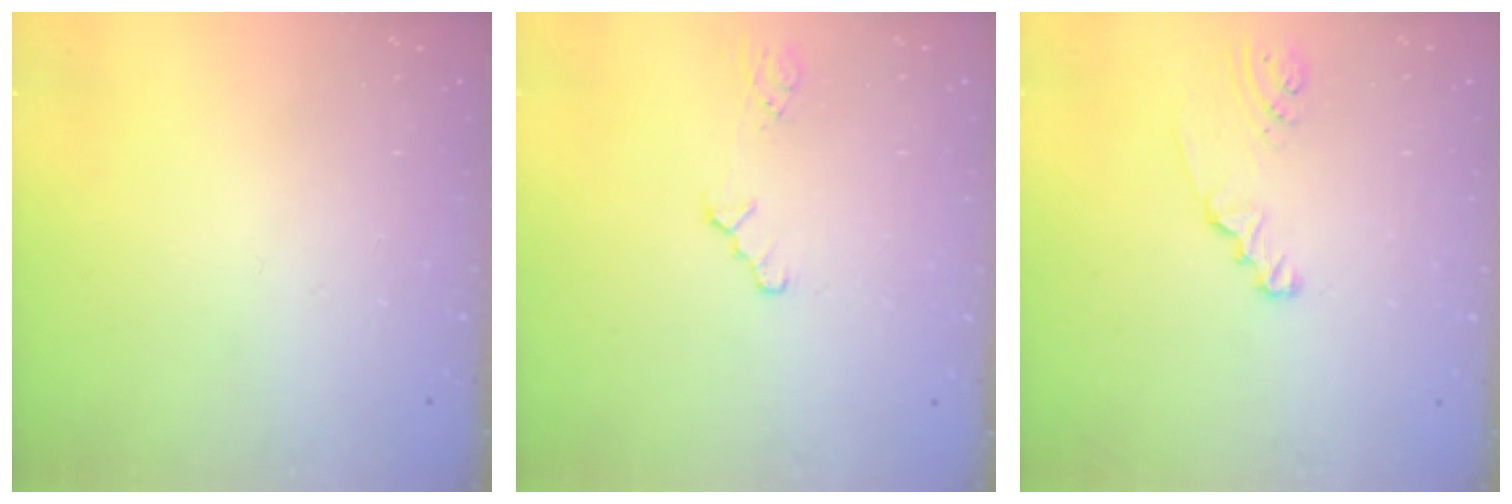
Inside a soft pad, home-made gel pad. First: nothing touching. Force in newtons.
{"total": 1.0, "press": 1.0, "slide": 0.2}
{"total": 2.3, "press": 2.3, "slide": 0.3}